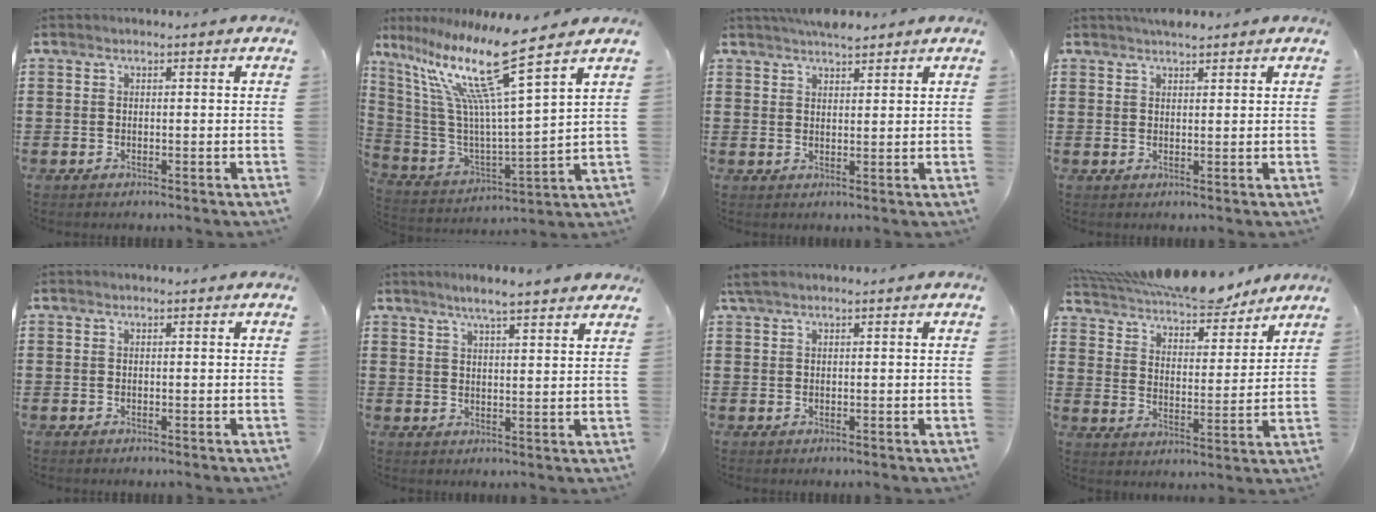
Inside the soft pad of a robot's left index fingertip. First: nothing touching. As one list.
[{"total": 16.1, "force": [11.0, 0.3, 11.7], "torque": [-0.270, -0.071, 0.173]}, {"total": 3.3, "force": [3.0, 0.7, 1.1], "torque": [-0.028, -0.003, 0.057]}, {"total": 2.1, "force": [1.8, 0.5, 0.8], "torque": [-0.020, 0.002, 0.035]}, {"total": 0.0}, {"total": 4.3, "force": [3.7, 0.1, 2.2], "torque": [-0.052, -0.006, 0.065]}, {"total": 1.2, "force": [0.6, 0.1, 1.0], "torque": [-0.022, -0.001, 0.013]}, {"total": 9.0, "force": [8.1, 1.7, 3.4], "torque": [-0.089, -0.037, 0.147]}]